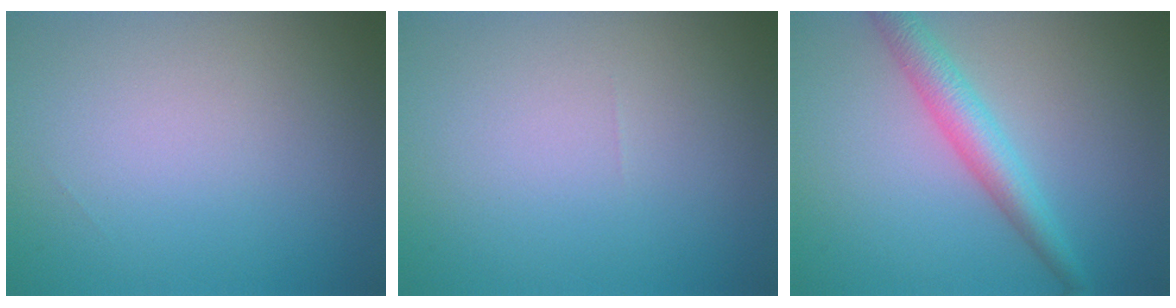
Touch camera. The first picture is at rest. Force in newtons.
{"total": 0.0}
{"total": 3.6, "press": 3.6, "slide": 0.1}